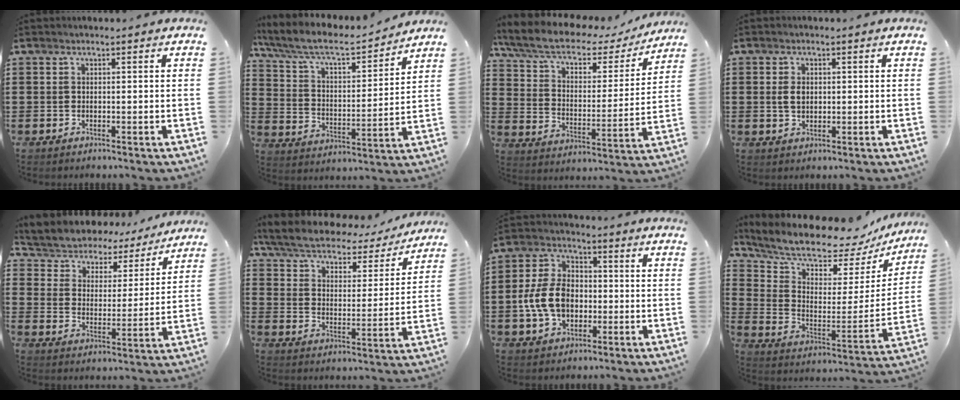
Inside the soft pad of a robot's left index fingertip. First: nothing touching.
{"total": 7.7, "force": [6.5, 1.6, 3.7], "torque": [-0.099, -0.038, 0.107]}
{"total": 8.1, "force": [6.1, 3.1, 4.5], "torque": [-0.110, -0.031, 0.104]}
{"total": 2.5, "force": [0.4, 1.7, 1.8], "torque": [-0.041, 0.007, 0.007]}
{"total": 4.5, "force": [4.4, 0.9, -0.4], "torque": [-0.024, -0.038, 0.069]}
{"total": 5.1, "force": [4.6, 1.2, 1.9], "torque": [-0.061, -0.031, 0.073]}
{"total": 9.2, "force": [-1.6, 6.7, 6.0], "torque": [-0.155, 0.009, -0.036]}
{"total": 9.2, "force": [8.7, 1.9, 2.4], "torque": [-0.081, -0.077, 0.145]}